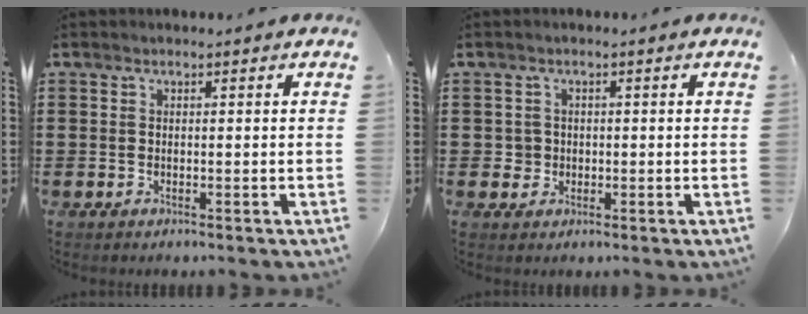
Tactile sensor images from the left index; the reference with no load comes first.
{"total": 2.0, "force": [0.0, 1.9, 0.5], "torque": [-0.017, 0.007, -0.004]}